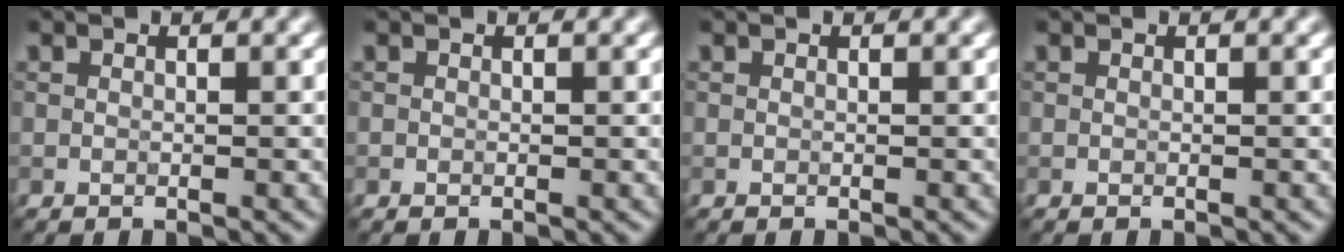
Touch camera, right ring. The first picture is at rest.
{"total": 0.0}
{"total": 0.0}
{"total": 0.0}